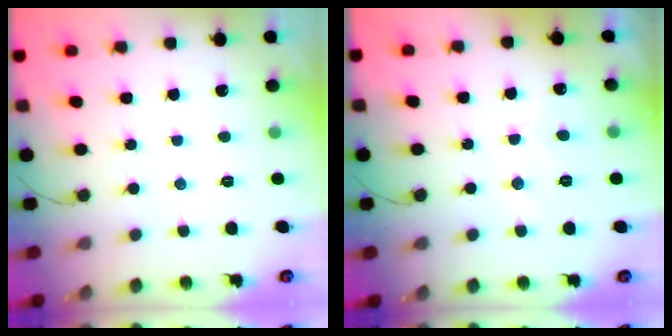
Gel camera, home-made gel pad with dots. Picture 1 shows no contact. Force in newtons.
{"total": 4.2, "press": 4.2, "slide": 0.2}